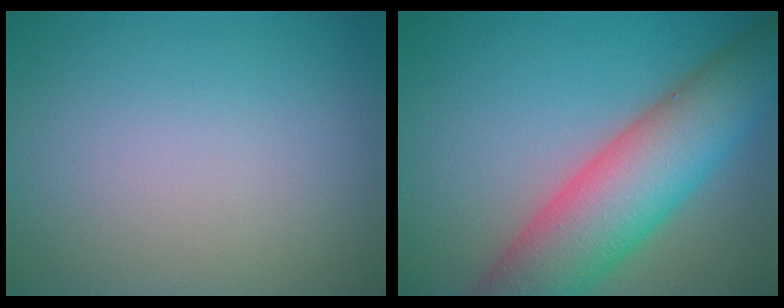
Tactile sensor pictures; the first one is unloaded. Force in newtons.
{"total": 10.3, "press": 10.3, "slide": 0.7}